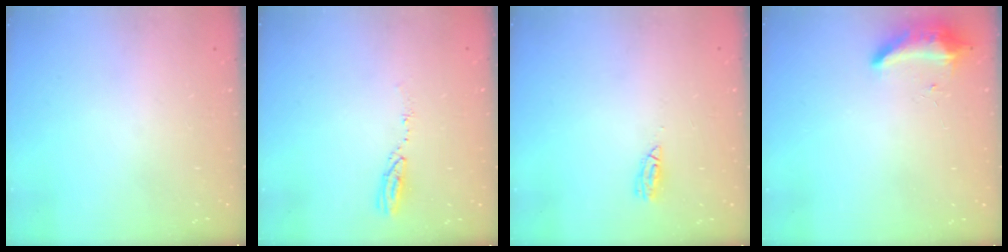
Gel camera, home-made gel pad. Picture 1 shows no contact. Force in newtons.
{"total": 4.0, "press": 4.0, "slide": 0.3}
{"total": 5.4, "press": 5.4, "slide": 0.5}
{"total": 8.3, "press": 8.3, "slide": 0.4}